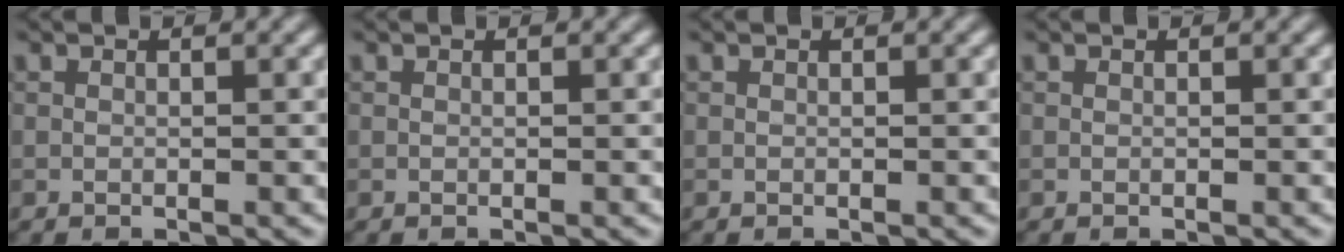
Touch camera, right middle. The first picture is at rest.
{"total": 0.0}
{"total": 0.0}
{"total": 0.0}